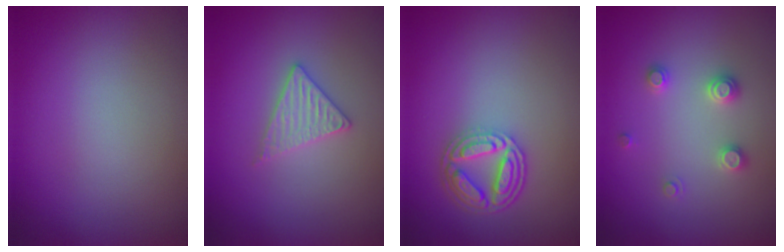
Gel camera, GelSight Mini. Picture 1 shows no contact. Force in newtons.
{"total": 2.4, "press": 2.4, "slide": 0.3}
{"total": 4.5, "press": 3.4, "slide": 2.9}
{"total": 2.0, "press": 2.0, "slide": 0.2}